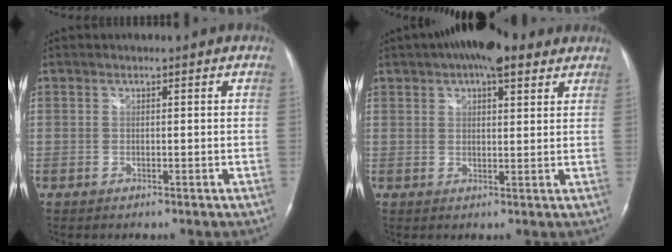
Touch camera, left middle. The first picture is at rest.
{"total": 9.8, "force": [6.7, 3.4, 6.4], "torque": [-0.099, 0.032, 0.103]}